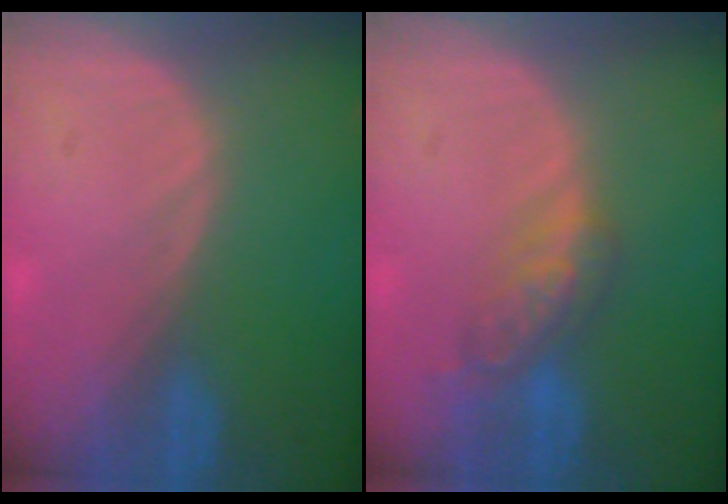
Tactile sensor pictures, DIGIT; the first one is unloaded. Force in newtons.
{"total": 5.7, "press": 5.0, "slide": 2.6}